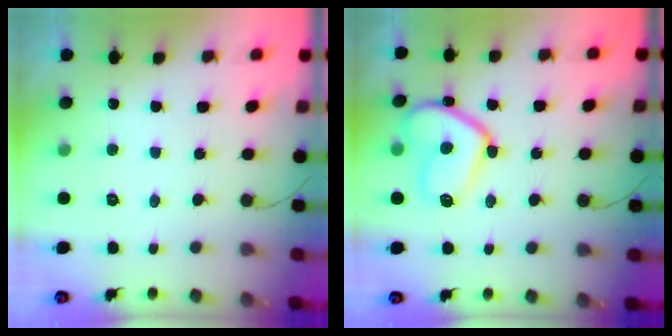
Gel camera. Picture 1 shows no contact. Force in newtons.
{"total": 14.0, "press": 13.9, "slide": 0.9}